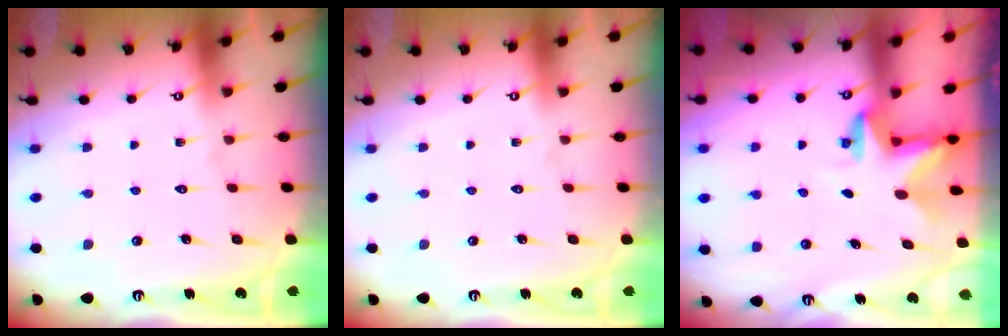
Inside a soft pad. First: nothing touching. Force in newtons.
{"total": 0.0}
{"total": 2.9, "press": 2.9, "slide": 0.2}